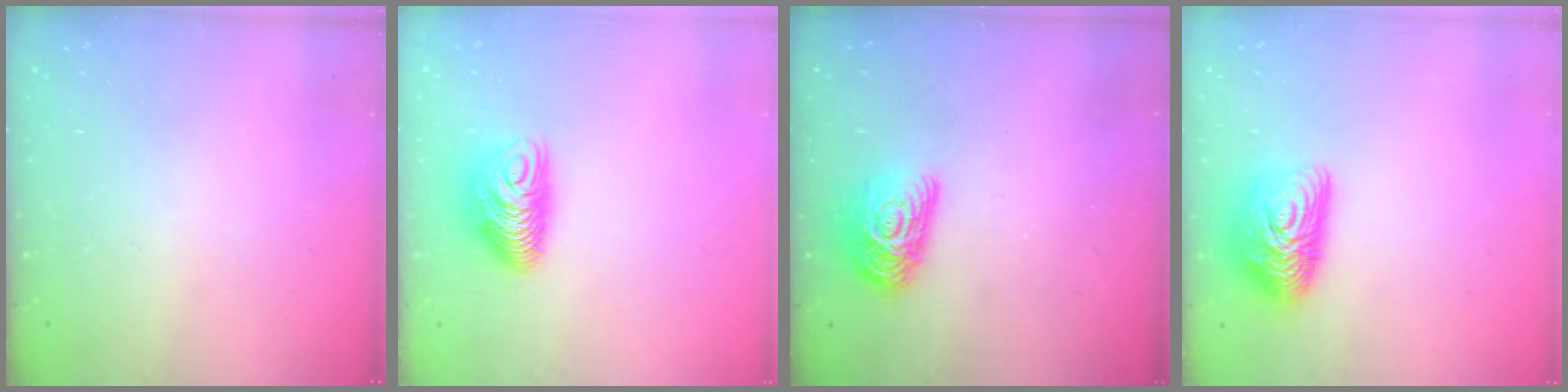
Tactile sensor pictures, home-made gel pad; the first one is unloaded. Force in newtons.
{"total": 10.4, "press": 10.4, "slide": 0.4}
{"total": 12.6, "press": 12.6, "slide": 0.5}
{"total": 12.8, "press": 12.8, "slide": 0.9}